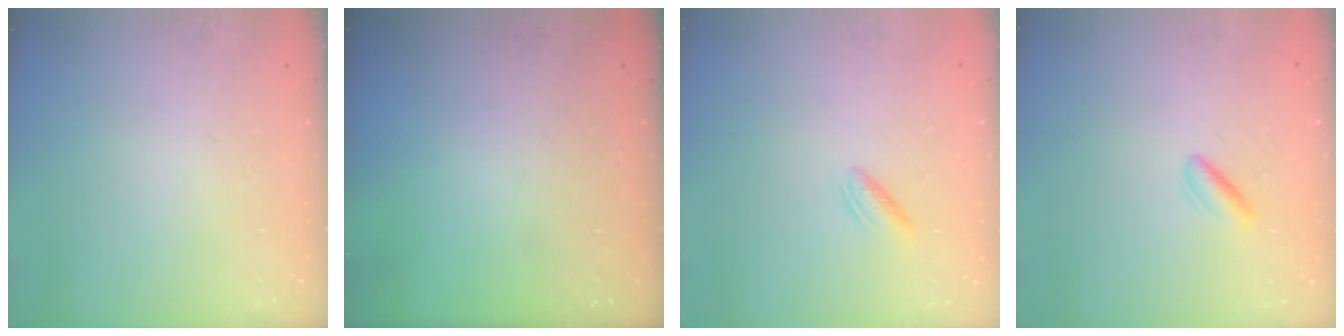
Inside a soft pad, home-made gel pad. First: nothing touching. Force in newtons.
{"total": 0.0}
{"total": 3.5, "press": 3.4, "slide": 0.7}
{"total": 2.0, "press": 1.8, "slide": 0.9}